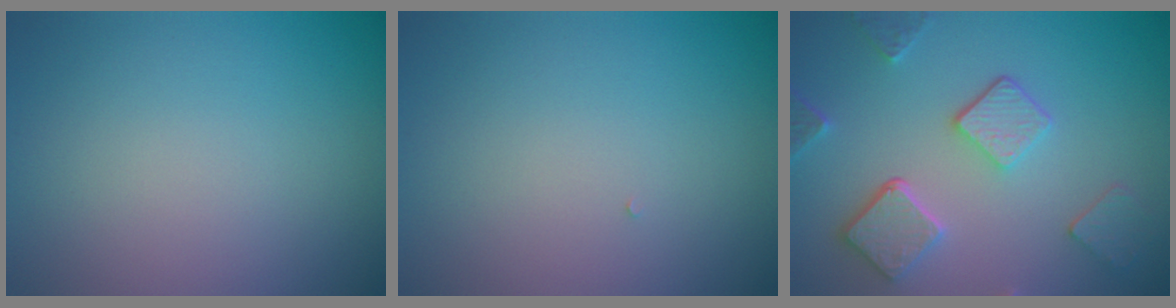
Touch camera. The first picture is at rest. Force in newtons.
{"total": 0.0}
{"total": 5.0, "press": 3.9, "slide": 3.2}